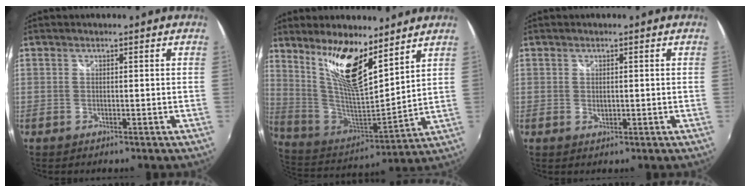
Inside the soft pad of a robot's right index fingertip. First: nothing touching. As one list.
[{"total": 16.3, "force": [10.2, 4.6, 11.9], "torque": [-0.223, -0.005, 0.204]}, {"total": 1.3, "force": [0.0, 0.9, 1.0], "torque": [-0.017, -0.002, 0.001]}]